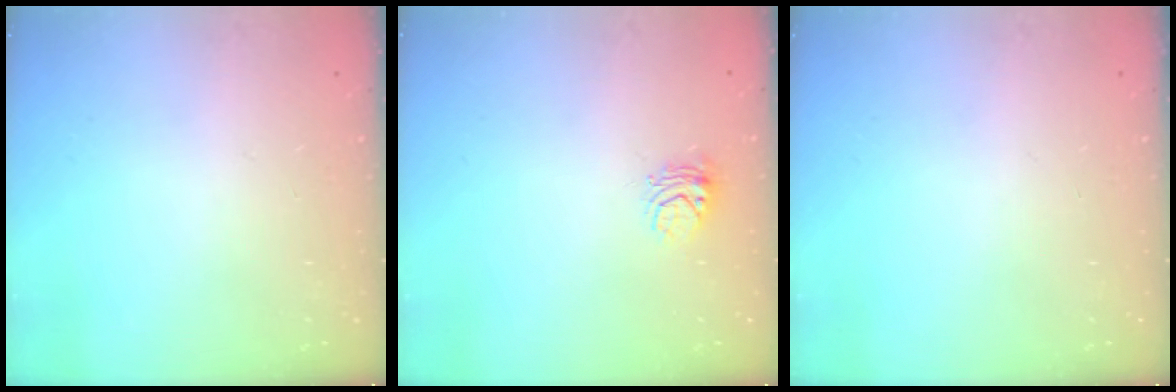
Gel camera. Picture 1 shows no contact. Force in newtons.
{"total": 4.9, "press": 4.9, "slide": 0.6}
{"total": 0.0}